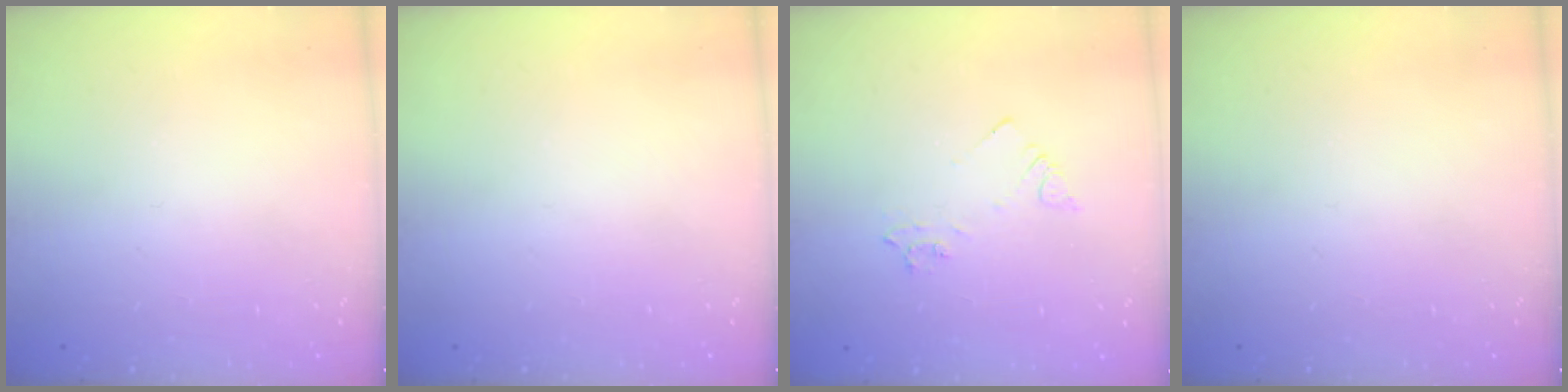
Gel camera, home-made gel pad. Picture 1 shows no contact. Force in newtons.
{"total": 0.0}
{"total": 3.3, "press": 3.2, "slide": 0.5}
{"total": 0.0}